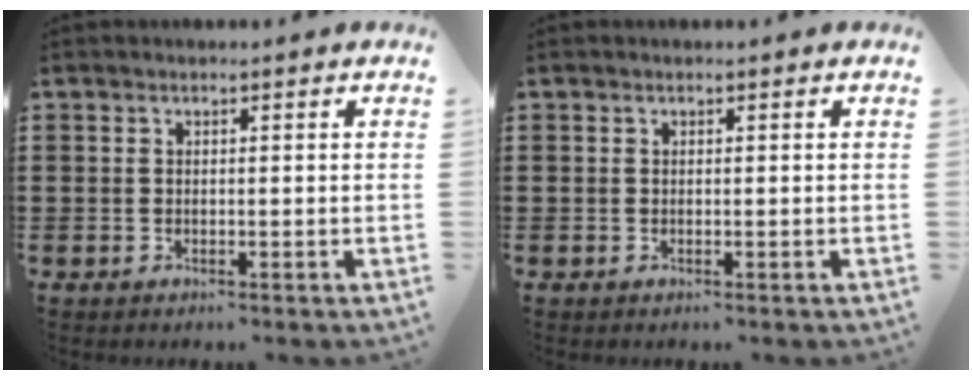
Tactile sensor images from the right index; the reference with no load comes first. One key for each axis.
{"total": 0.0}